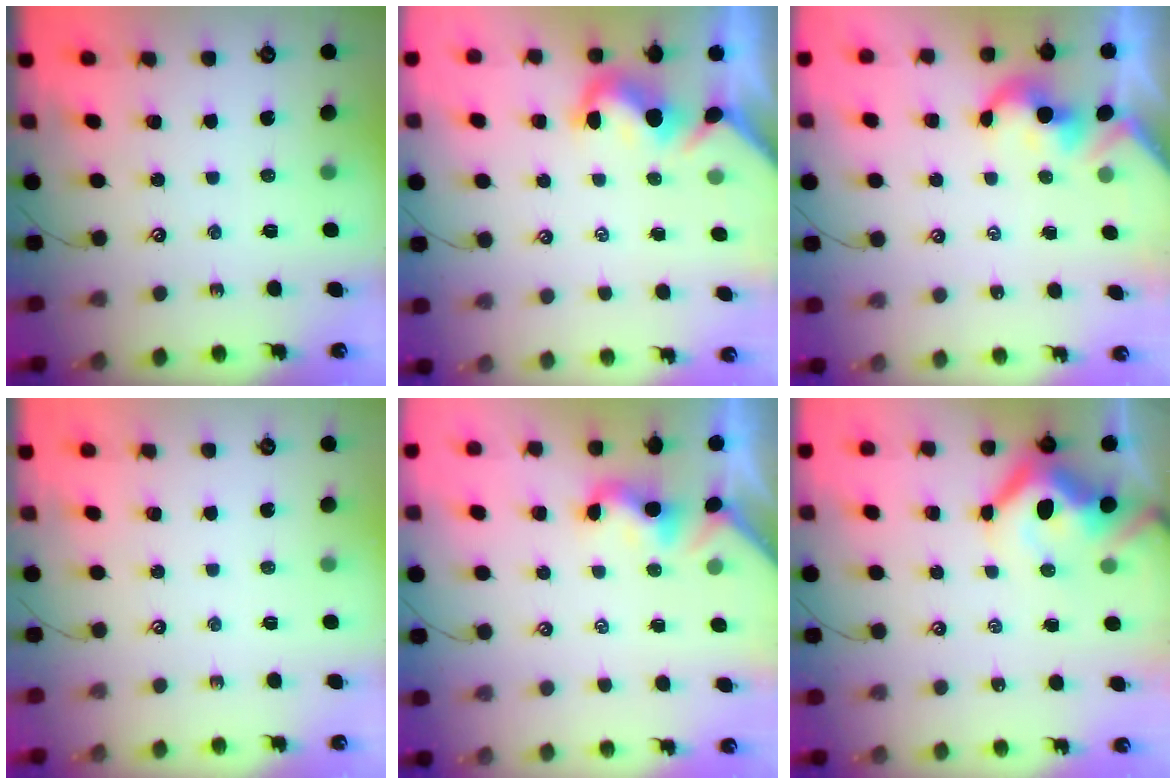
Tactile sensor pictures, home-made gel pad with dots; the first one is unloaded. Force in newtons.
{"total": 1.7, "press": 1.6, "slide": 0.6}
{"total": 2.0, "press": 1.9, "slide": 0.4}
{"total": 0.0}
{"total": 1.9, "press": 1.8, "slide": 0.6}
{"total": 10.8, "press": 10.7, "slide": 1.3}